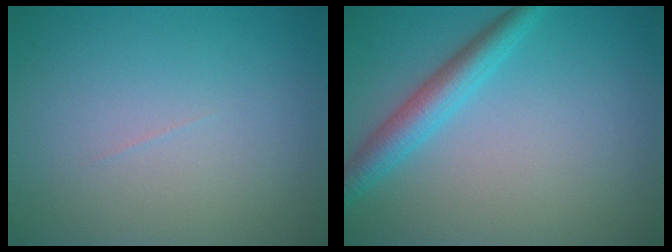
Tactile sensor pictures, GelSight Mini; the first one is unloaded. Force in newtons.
{"total": 3.4, "press": 3.4, "slide": 0.1}